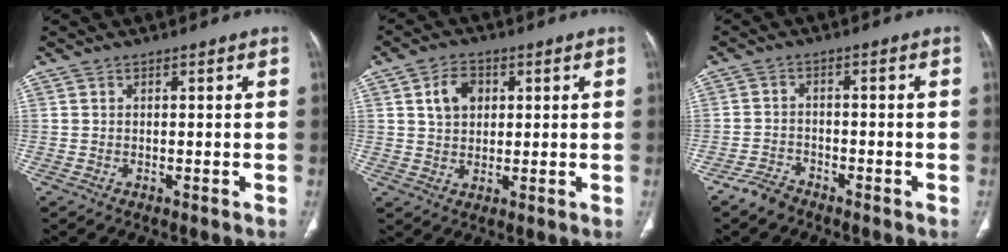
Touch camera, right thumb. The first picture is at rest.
{"total": 6.3, "force": [1.9, 4.6, 3.8], "torque": [-0.047, -0.002, 0.033]}
{"total": 3.5, "force": [-3.0, 1.6, 1.0], "torque": [-0.024, 0.015, -0.056]}